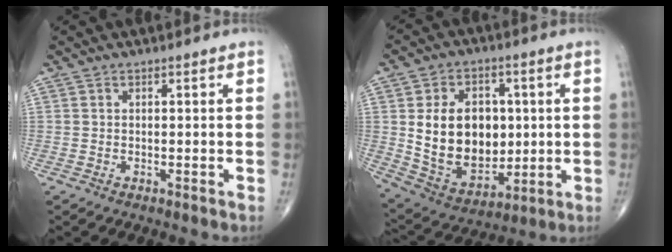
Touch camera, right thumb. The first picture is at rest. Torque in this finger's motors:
{"motor_torque": [0.79, 0.83, 0.14, -0.01, 0.15]}